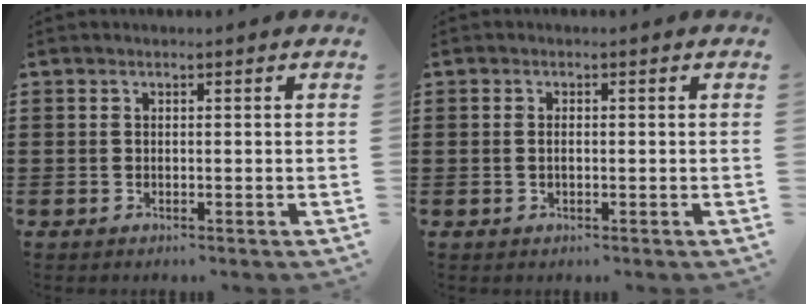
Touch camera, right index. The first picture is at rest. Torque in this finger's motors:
{"motor_torque": [1.07, 1.06, -0.04, -0.01]}